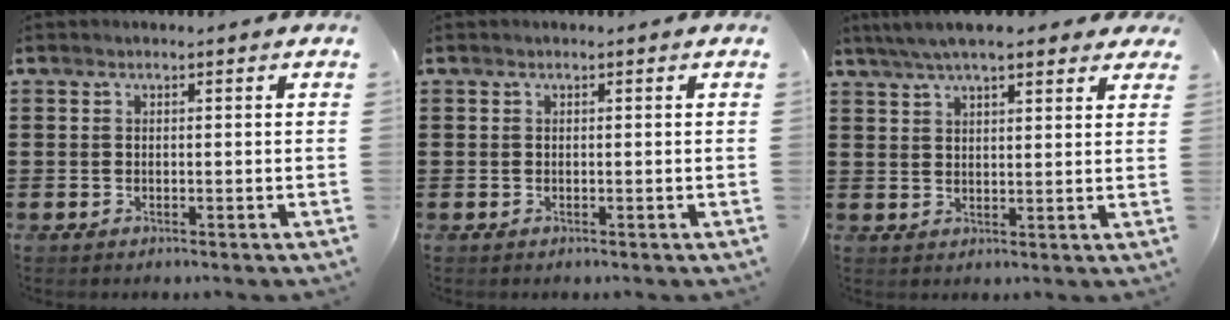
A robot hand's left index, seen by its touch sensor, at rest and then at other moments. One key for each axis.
{"total": 0.0}
{"total": 6.1, "fx": 5.0, "fy": 1.3, "fz": 3.4, "tx": -0.078, "ty": -0.002, "tz": 0.091}